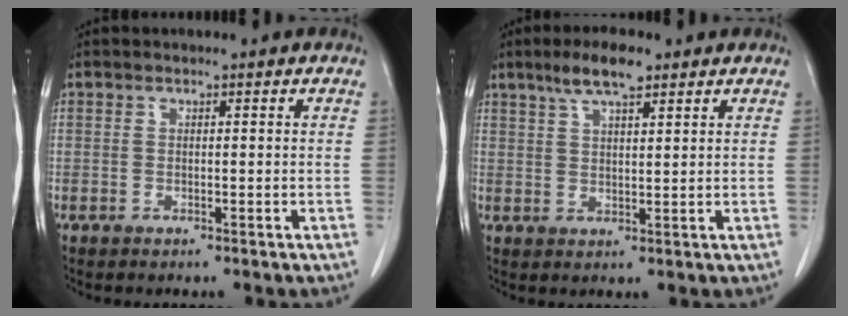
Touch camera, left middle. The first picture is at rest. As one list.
[{"total": 5.8, "force": [4.0, 1.2, 4.0], "torque": [-0.081, 0.008, 0.073]}]